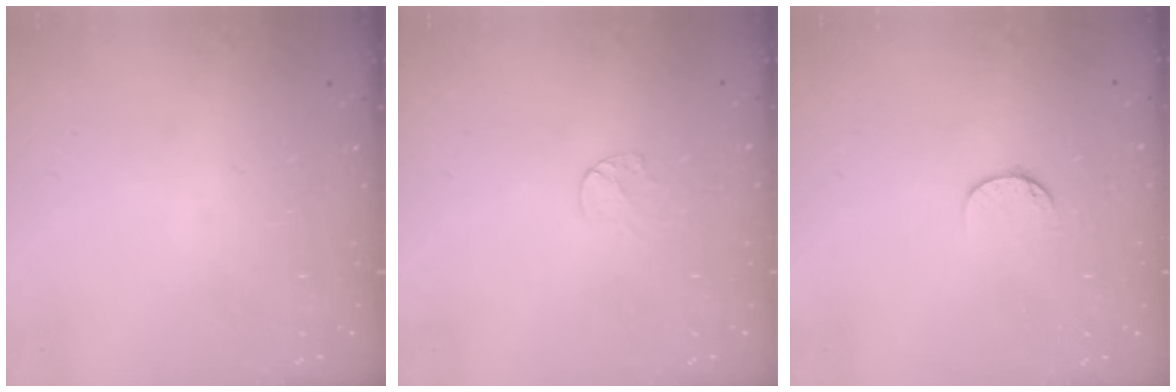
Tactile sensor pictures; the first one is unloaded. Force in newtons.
{"total": 4.0, "press": 4.0, "slide": 0.4}
{"total": 5.5, "press": 5.5, "slide": 0.6}